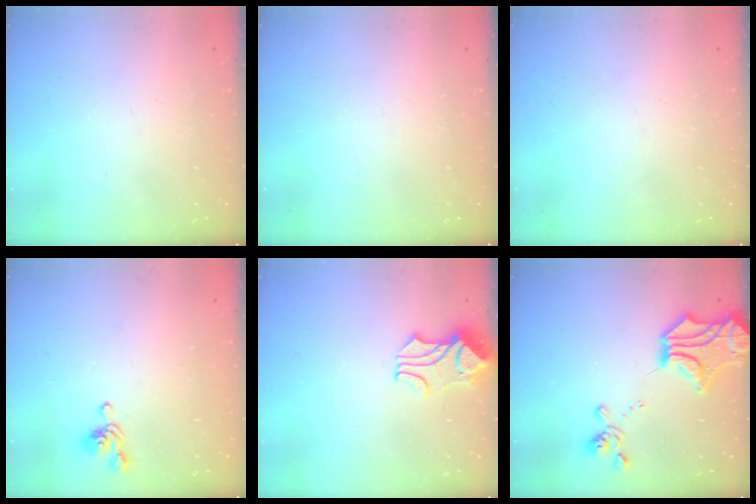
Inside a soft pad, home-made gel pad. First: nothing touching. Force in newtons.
{"total": 0.0}
{"total": 0.0}
{"total": 3.2, "press": 3.2, "slide": 0.3}
{"total": 1.7, "press": 1.3, "slide": 1.1}
{"total": 7.4, "press": 6.7, "slide": 3.0}